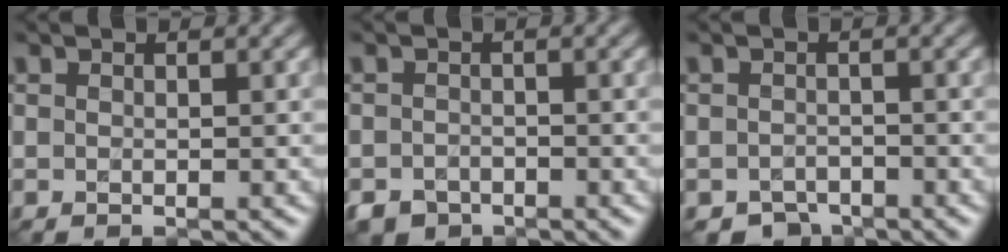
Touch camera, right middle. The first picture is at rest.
{"total": 2.8, "force": [-2.2, 1.7, 0.5], "torque": [-0.007, -0.010, -0.043]}
{"total": 2.5, "force": [-2.1, 1.3, 0.4], "torque": [-0.002, -0.008, -0.039]}